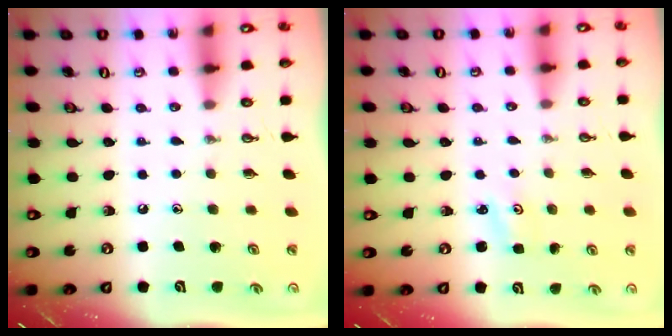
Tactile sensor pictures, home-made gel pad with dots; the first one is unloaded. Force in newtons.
{"total": 2.0, "press": 2.0, "slide": 0.3}